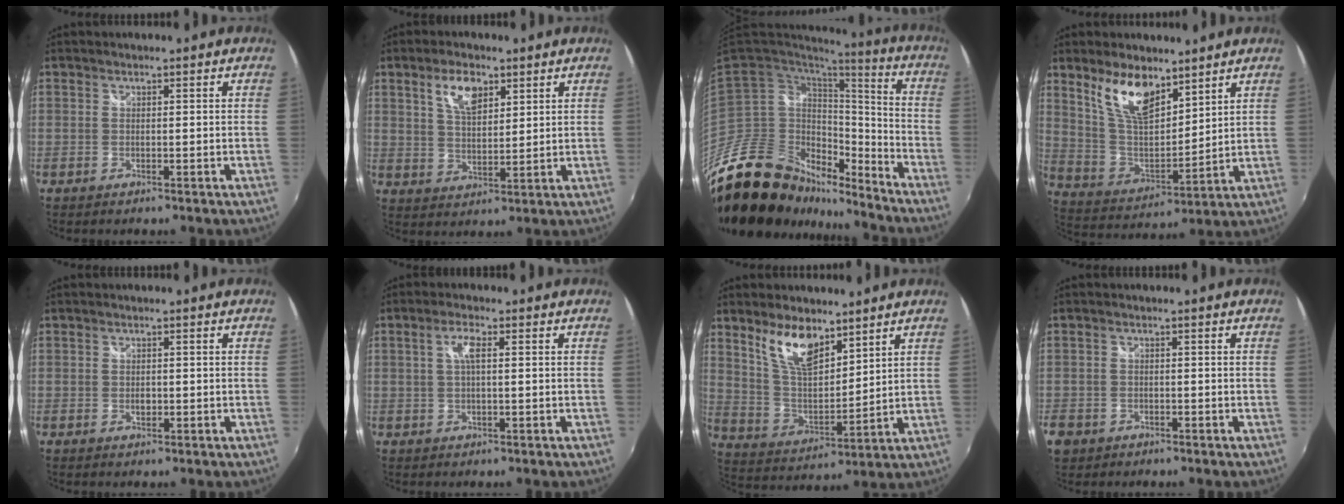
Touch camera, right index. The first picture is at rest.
{"total": 6.8, "force": [3.7, 3.2, 4.8], "torque": [-0.087, 0.009, 0.069]}
{"total": 23.7, "force": [-18.7, 9.9, 10.6], "torque": [-0.196, 0.001, -0.307]}
{"total": 12.9, "force": [8.4, 5.5, 8.1], "torque": [-0.155, 0.001, 0.169]}
{"total": 1.2, "force": [-0.3, 0.9, 0.7], "torque": [-0.012, 0.001, -0.006]}
{"total": 3.0, "force": [0.6, 0.6, 2.9], "torque": [-0.058, 0.004, 0.009]}
{"total": 11.4, "force": [7.6, 4.7, 7.1], "torque": [-0.132, 0.003, 0.152]}
{"total": 4.7, "force": [-2.3, 3.9, 1.4], "torque": [-0.044, -0.002, -0.040]}